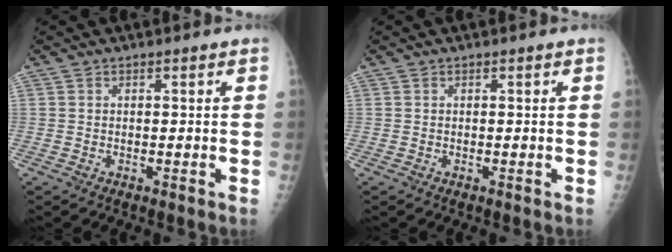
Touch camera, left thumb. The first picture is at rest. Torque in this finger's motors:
{"motor_torque": [0.01, 0.01, -0.01, -0.01, 0.00]}